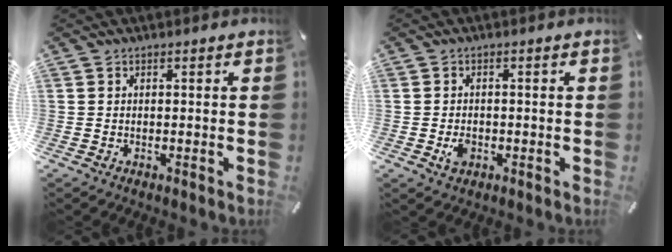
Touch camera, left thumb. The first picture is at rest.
{"total": 2.8, "force": [-0.8, 2.2, 1.6], "torque": [-0.028, -0.003, -0.016]}